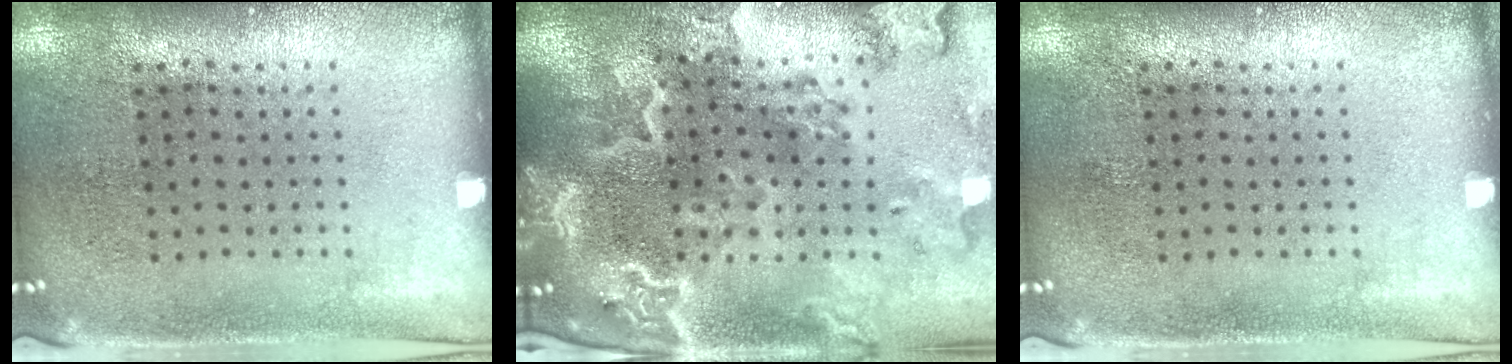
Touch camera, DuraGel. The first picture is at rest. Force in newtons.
{"total": 4.2, "press": 3.4, "slide": 2.5}
{"total": 0.0}